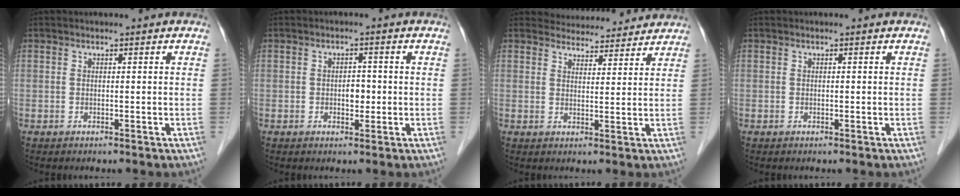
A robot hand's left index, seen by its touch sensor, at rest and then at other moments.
{"total": 2.2, "force": [-0.5, 1.4, 1.7], "torque": [-0.025, 0.001, -0.006]}
{"total": 8.1, "force": [7.9, 1.8, 0.6], "torque": [0.001, 0.012, 0.096]}
{"total": 0.0}